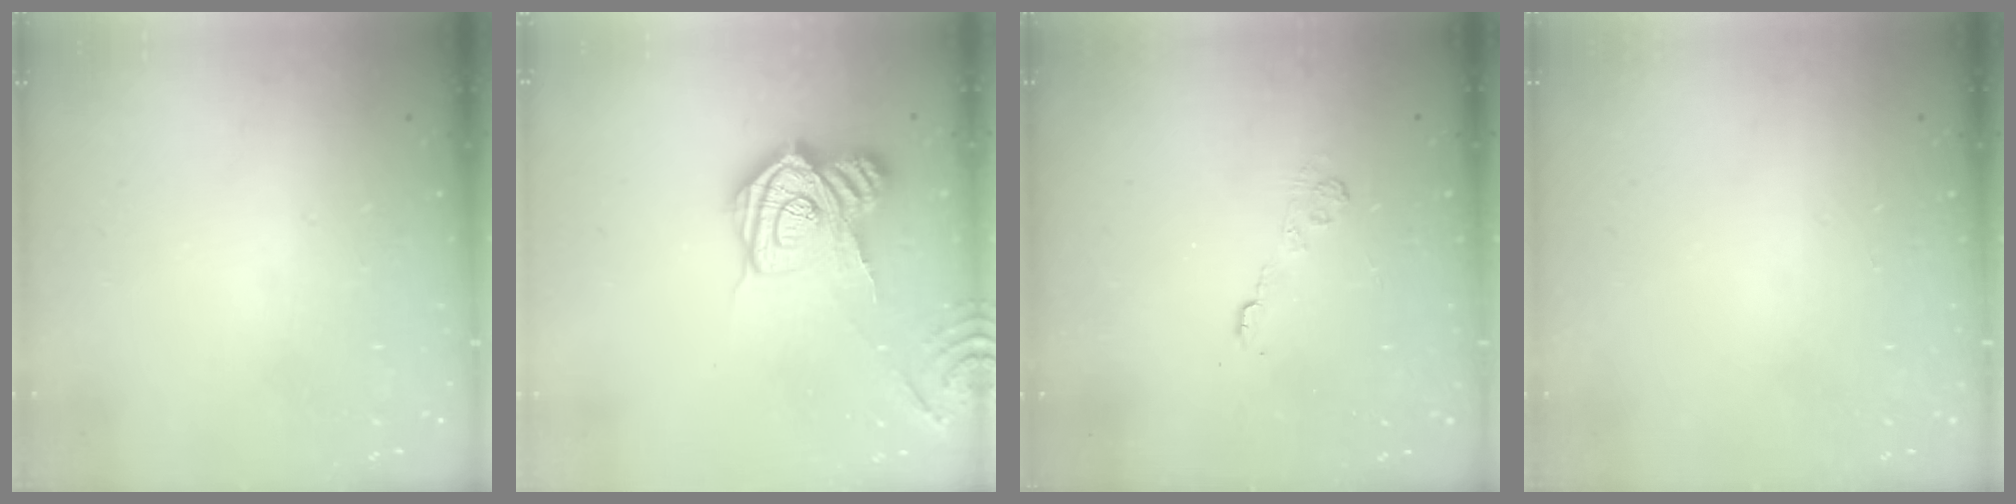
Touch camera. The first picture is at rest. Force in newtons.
{"total": 17.5, "press": 17.5, "slide": 1.3}
{"total": 4.0, "press": 3.8, "slide": 1.2}
{"total": 0.0}